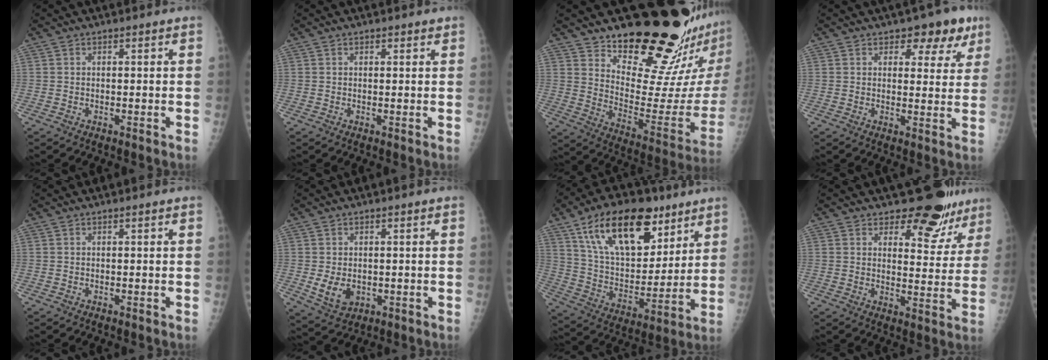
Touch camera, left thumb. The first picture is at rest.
{"total": 0.7, "force": [0.5, 0.4, 0.2], "torque": [0.002, -0.004, 0.005]}
{"total": 22.6, "force": [17.9, 5.7, 12.6], "torque": [-0.139, -0.163, 0.257]}
{"total": 7.8, "force": [4.7, 4.5, 4.4], "torque": [-0.009, -0.016, 0.056]}
{"total": 0.0}
{"total": 5.4, "force": [-0.6, 4.0, 3.5], "torque": [-0.050, -0.009, 0.003]}
{"total": 23.0, "force": [13.1, 11.9, 14.7], "torque": [-0.208, -0.042, 0.230]}
{"total": 11.5, "force": [9.7, 5.4, 3.1], "torque": [0.005, -0.076, 0.109]}